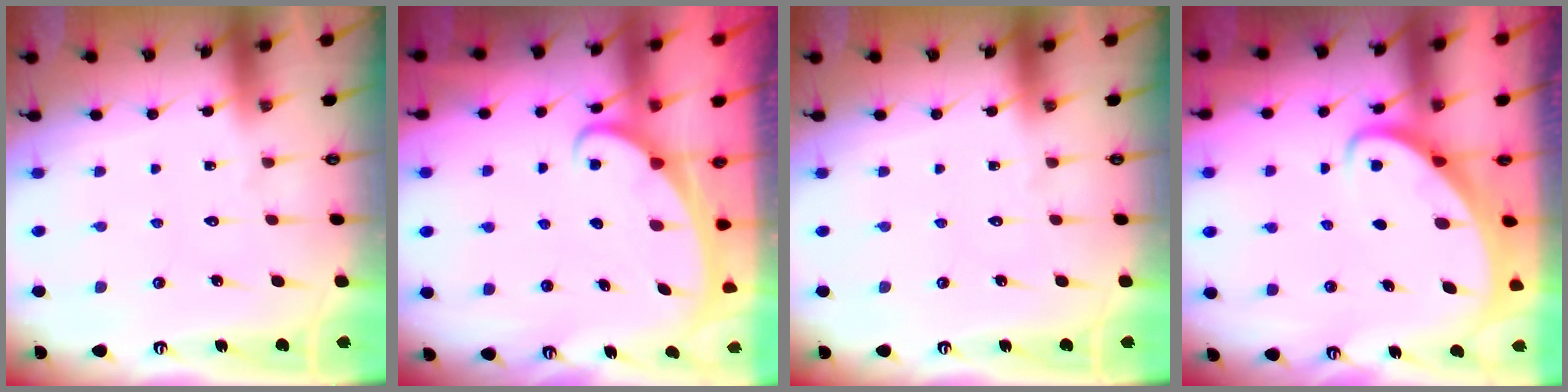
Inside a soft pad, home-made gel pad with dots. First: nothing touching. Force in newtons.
{"total": 2.4, "press": 2.4, "slide": 0.4}
{"total": 0.0}
{"total": 3.1, "press": 3.0, "slide": 0.4}